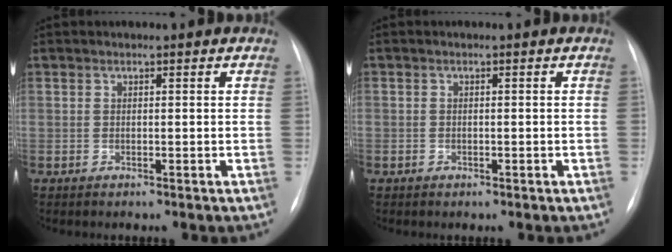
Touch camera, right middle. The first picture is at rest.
{"total": 0.6, "force": [-0.3, 0.5, 0.0], "torque": [-0.006, 0.002, -0.005]}